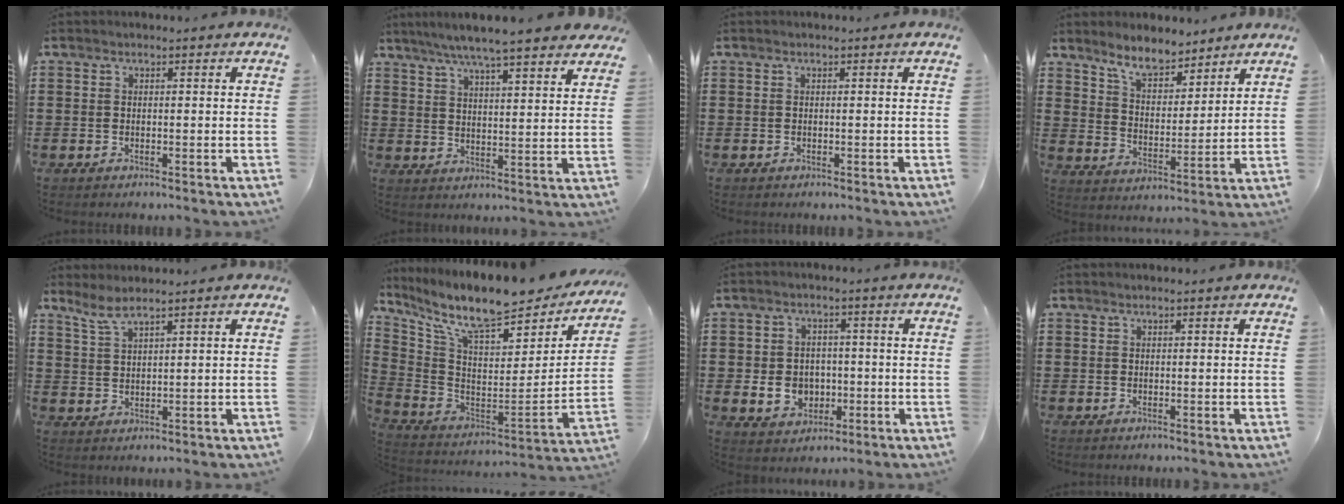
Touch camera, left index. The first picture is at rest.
{"total": 6.3, "force": [5.6, -0.2, 2.9], "torque": [-0.077, -0.024, 0.095]}
{"total": 0.0}
{"total": 6.8, "force": [6.2, 1.7, 2.1], "torque": [-0.066, -0.021, 0.113]}
{"total": 3.1, "force": [2.6, 0.2, 1.7], "torque": [-0.040, -0.001, 0.048]}
{"total": 10.9, "force": [8.9, 2.2, 5.8], "torque": [-0.136, -0.073, 0.150]}
{"total": 5.3, "force": [-0.8, 4.6, 2.4], "torque": [-0.048, 0.008, -0.015]}
{"total": 0.0}